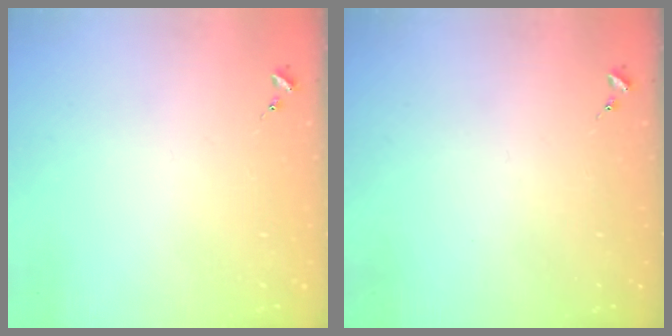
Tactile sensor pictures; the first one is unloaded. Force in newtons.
{"total": 0.0}